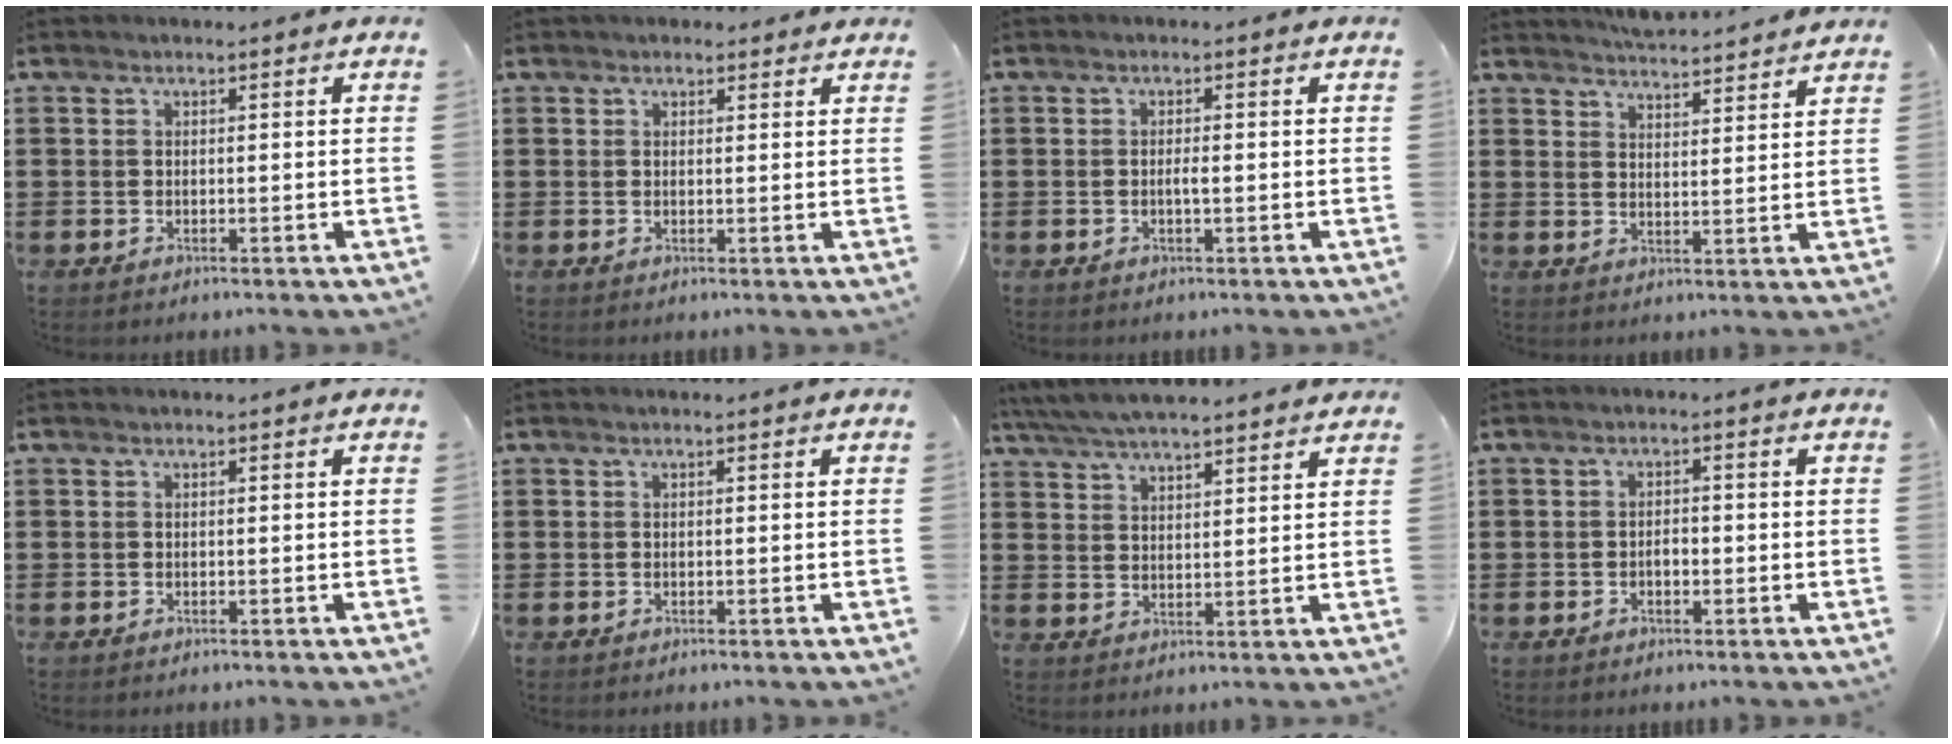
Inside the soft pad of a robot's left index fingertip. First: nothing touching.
{"total": 1.5, "force": [1.4, 0.6, 0.2], "torque": [-0.006, 0.006, 0.027]}
{"total": 1.2, "force": [-0.3, 0.1, 1.1], "torque": [-0.022, -0.002, -0.005]}
{"total": 4.3, "force": [4.2, -0.3, 0.3], "torque": [-0.020, -0.021, 0.076]}
{"total": 0.0}
{"total": 0.0}
{"total": 5.2, "force": [4.9, 0.3, 1.5], "torque": [-0.047, -0.017, 0.089]}
{"total": 1.4, "force": [-0.5, 0.6, 1.2], "torque": [-0.025, 0.001, -0.009]}